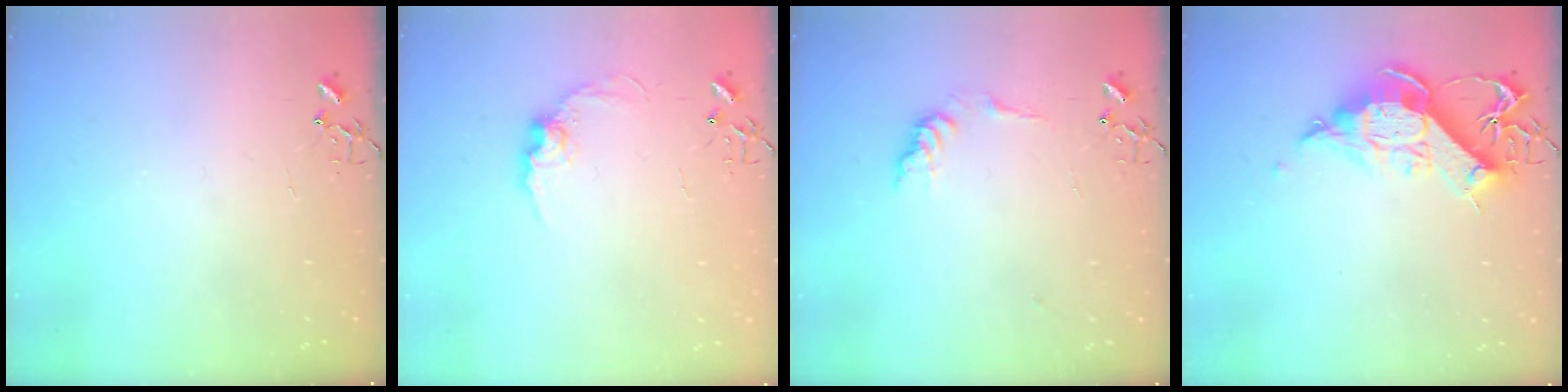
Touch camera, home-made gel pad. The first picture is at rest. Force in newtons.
{"total": 9.0, "press": 9.0, "slide": 0.5}
{"total": 8.4, "press": 8.4, "slide": 0.4}
{"total": 13.2, "press": 13.1, "slide": 1.5}